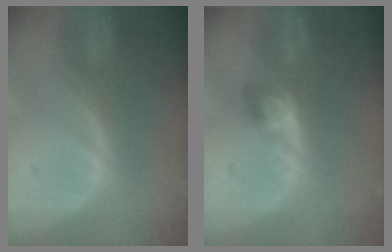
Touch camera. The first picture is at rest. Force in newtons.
{"total": 2.7, "press": 2.7, "slide": 0.0}